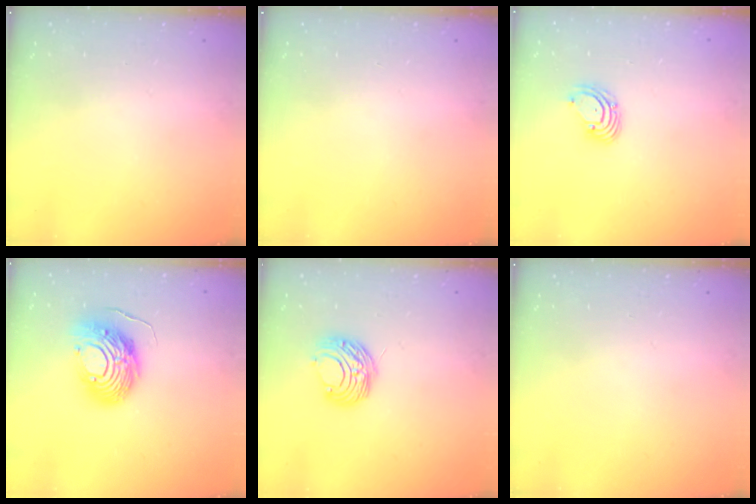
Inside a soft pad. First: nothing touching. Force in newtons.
{"total": 0.0}
{"total": 2.7, "press": 2.7, "slide": 0.3}
{"total": 12.4, "press": 12.3, "slide": 1.1}
{"total": 8.7, "press": 8.7, "slide": 0.6}
{"total": 0.0}